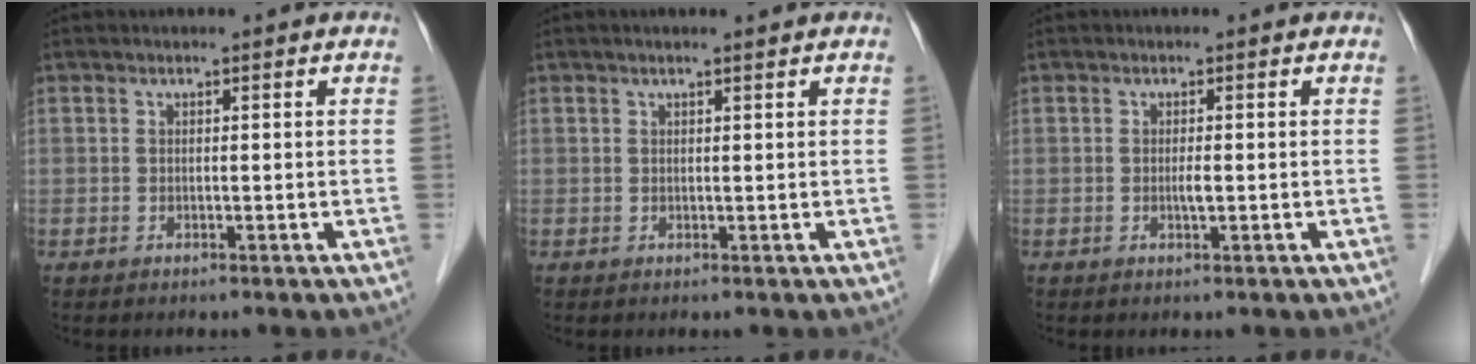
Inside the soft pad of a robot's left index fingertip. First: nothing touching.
{"total": 1.7, "force": [1.5, 0.0, 1.0], "torque": [-0.014, 0.014, 0.023]}
{"total": 0.9, "force": [-0.1, 0.1, 0.9], "torque": [-0.018, -0.002, -0.002]}